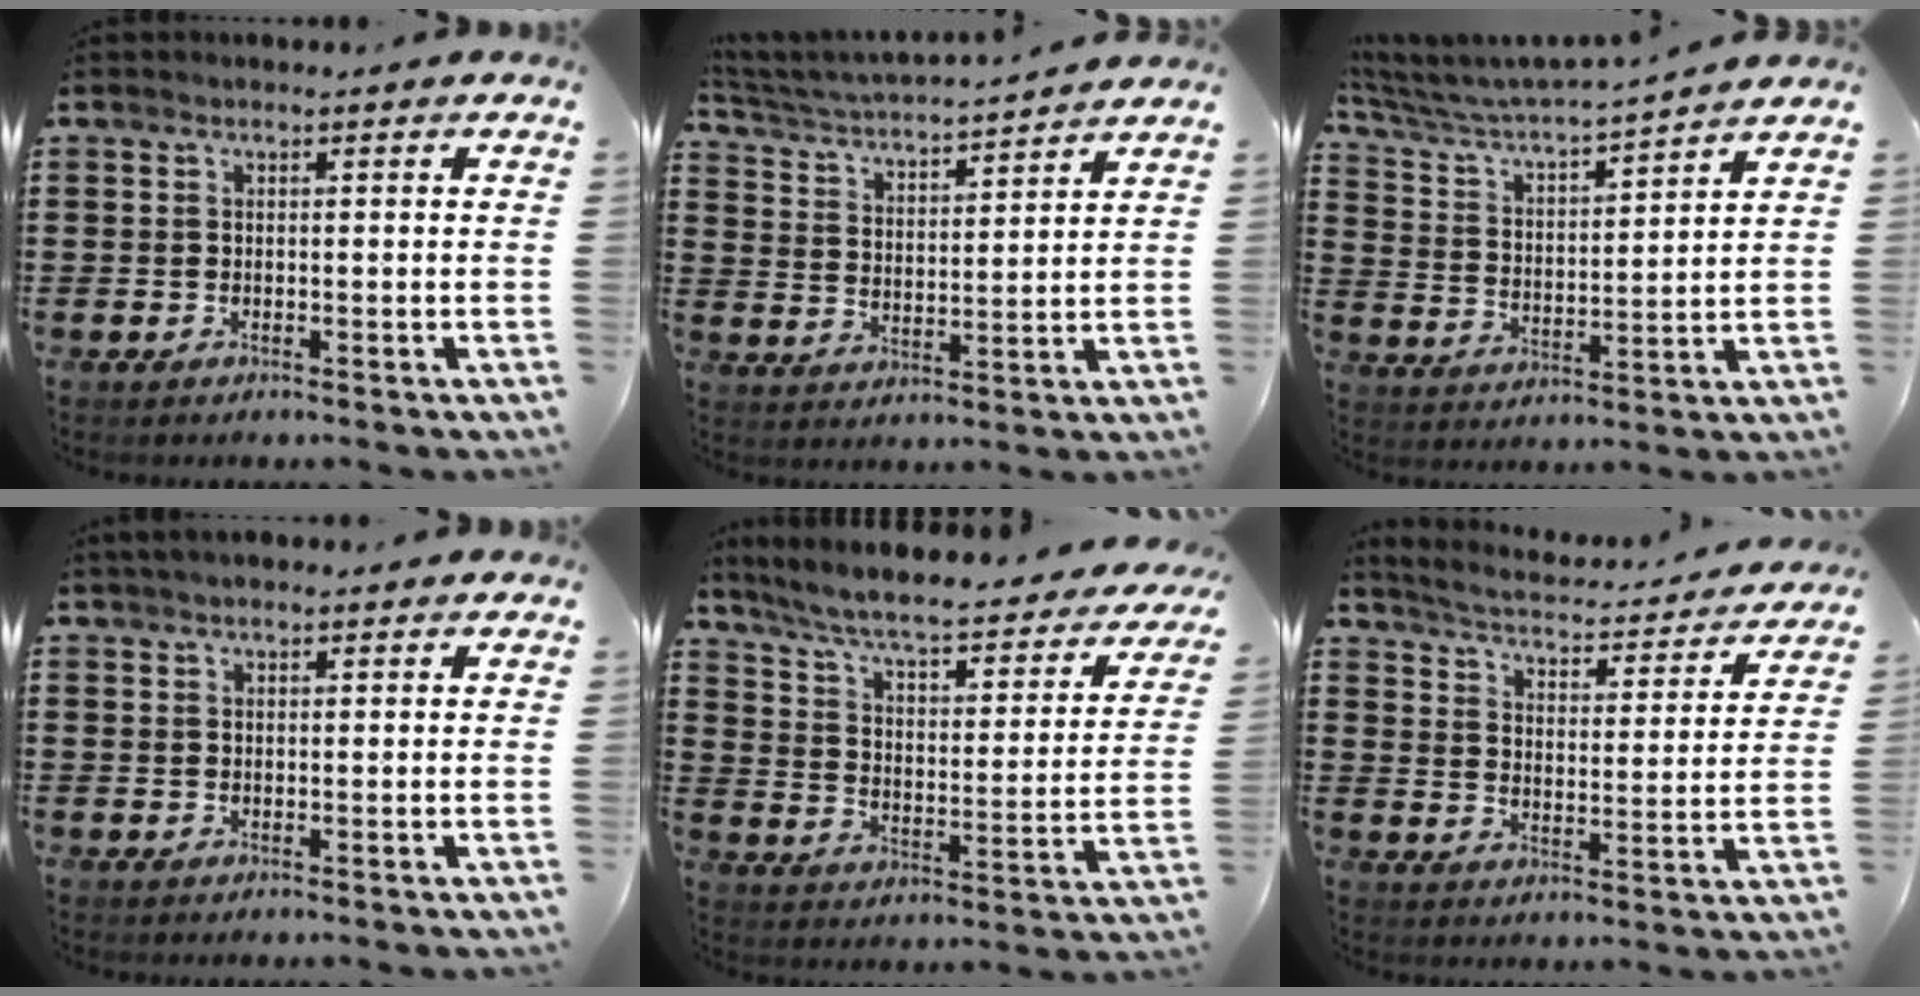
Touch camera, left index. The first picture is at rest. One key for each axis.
{"total": 3.6, "fx": 3.6, "fy": -0.3, "fz": 0.6, "tx": -0.033, "ty": -0.029, "tz": 0.054}
{"total": 4.1, "fx": 4.0, "fy": 0.0, "fz": 1.0, "tx": -0.043, "ty": -0.034, "tz": 0.060}
{"total": 1.7, "fx": 1.5, "fy": 0.5, "fz": 0.7, "tx": -0.015, "ty": 0.004, "tz": 0.028}
{"total": 6.0, "fx": 5.0, "fy": 0.5, "fz": 3.3, "tx": -0.085, "ty": -0.042, "tz": 0.078}
{"total": 2.9, "fx": 2.8, "fy": -0.1, "fz": 0.6, "tx": -0.033, "ty": -0.030, "tz": 0.038}